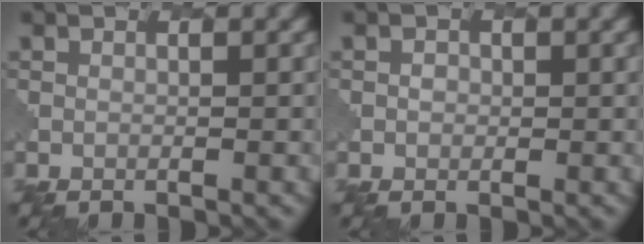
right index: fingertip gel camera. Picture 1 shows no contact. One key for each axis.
{"total": 0.9, "fx": 0.0, "fy": 0.9, "fz": 0.3, "tx": -0.005, "ty": 0.000, "tz": 0.001}